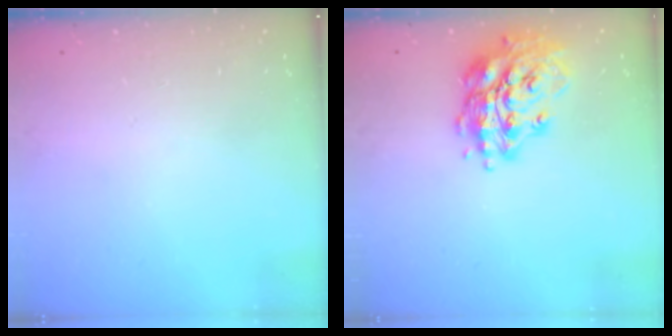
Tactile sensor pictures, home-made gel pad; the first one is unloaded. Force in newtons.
{"total": 16.1, "press": 15.9, "slide": 2.1}